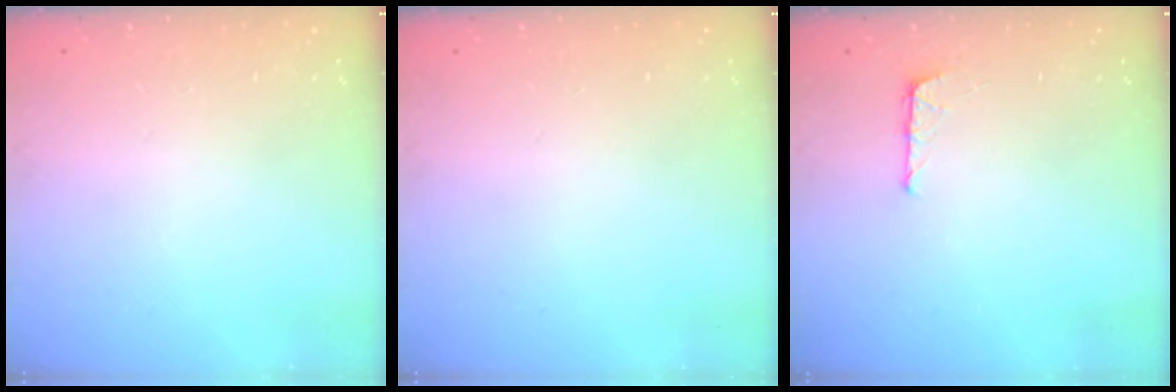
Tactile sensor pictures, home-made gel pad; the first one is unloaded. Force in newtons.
{"total": 0.0}
{"total": 5.1, "press": 5.1, "slide": 0.3}